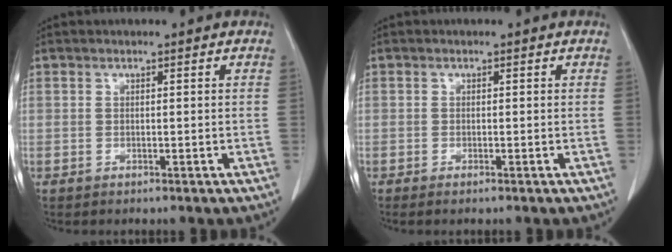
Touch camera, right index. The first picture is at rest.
{"total": 0.8, "force": [-0.6, 0.0, 0.5], "torque": [-0.011, -0.002, -0.010]}